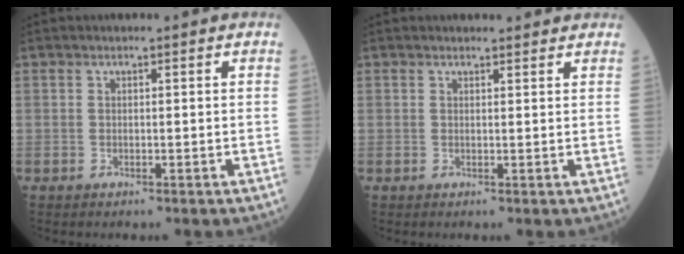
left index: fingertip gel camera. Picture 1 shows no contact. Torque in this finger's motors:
{"motor_torque": [0.54, -1.14, -0.19, -0.01]}